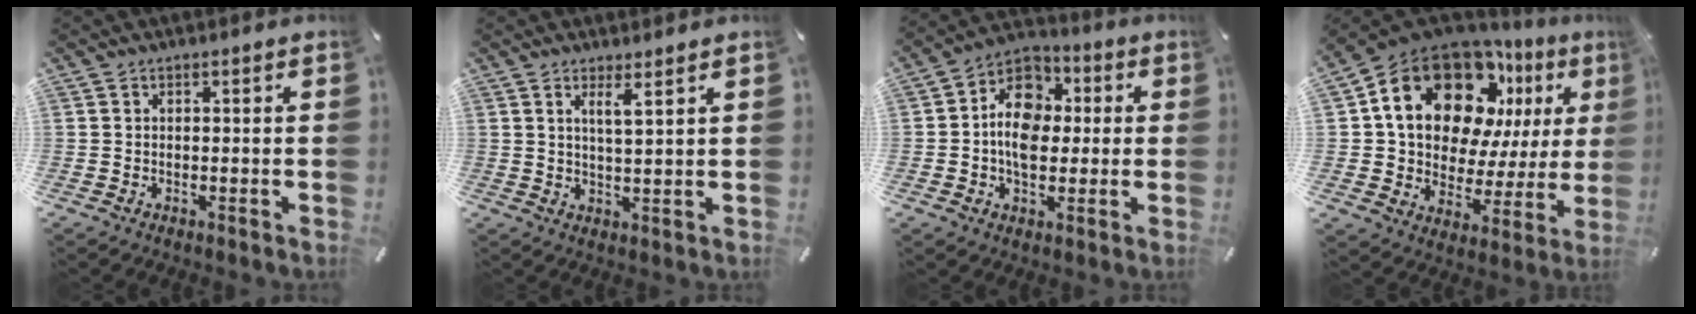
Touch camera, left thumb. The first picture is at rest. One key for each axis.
{"total": 3.8, "fx": 2.7, "fy": -0.2, "fz": 2.7, "tx": -0.060, "ty": -0.009, "tz": 0.046}
{"total": 11.2, "fx": -0.8, "fy": 8.8, "fz": 6.8, "tx": -0.120, "ty": 0.018, "tz": -0.015}
{"total": 21.9, "fx": 10.9, "fy": 13.7, "fz": 13.1, "tx": -0.216, "ty": -0.063, "tz": 0.193}